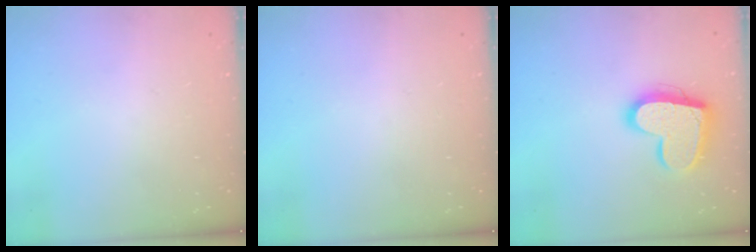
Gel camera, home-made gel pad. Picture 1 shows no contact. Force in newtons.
{"total": 0.0}
{"total": 15.9, "press": 15.9, "slide": 0.9}